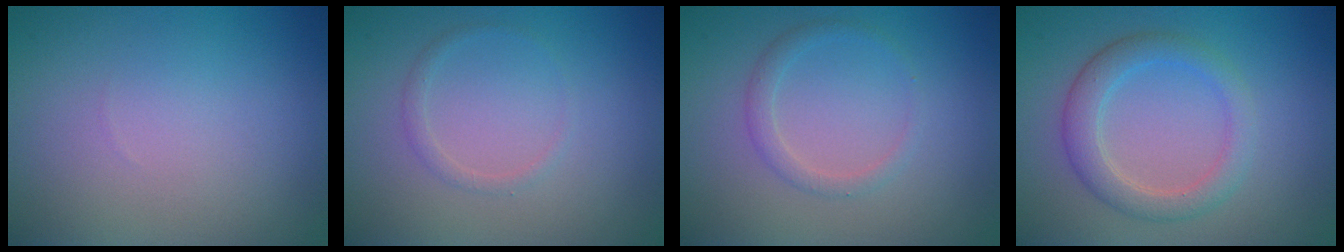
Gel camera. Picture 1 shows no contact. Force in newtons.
{"total": 0.9, "press": 0.9, "slide": 0.0}
{"total": 1.5, "press": 1.5, "slide": 0.1}
{"total": 3.3, "press": 3.3, "slide": 0.1}